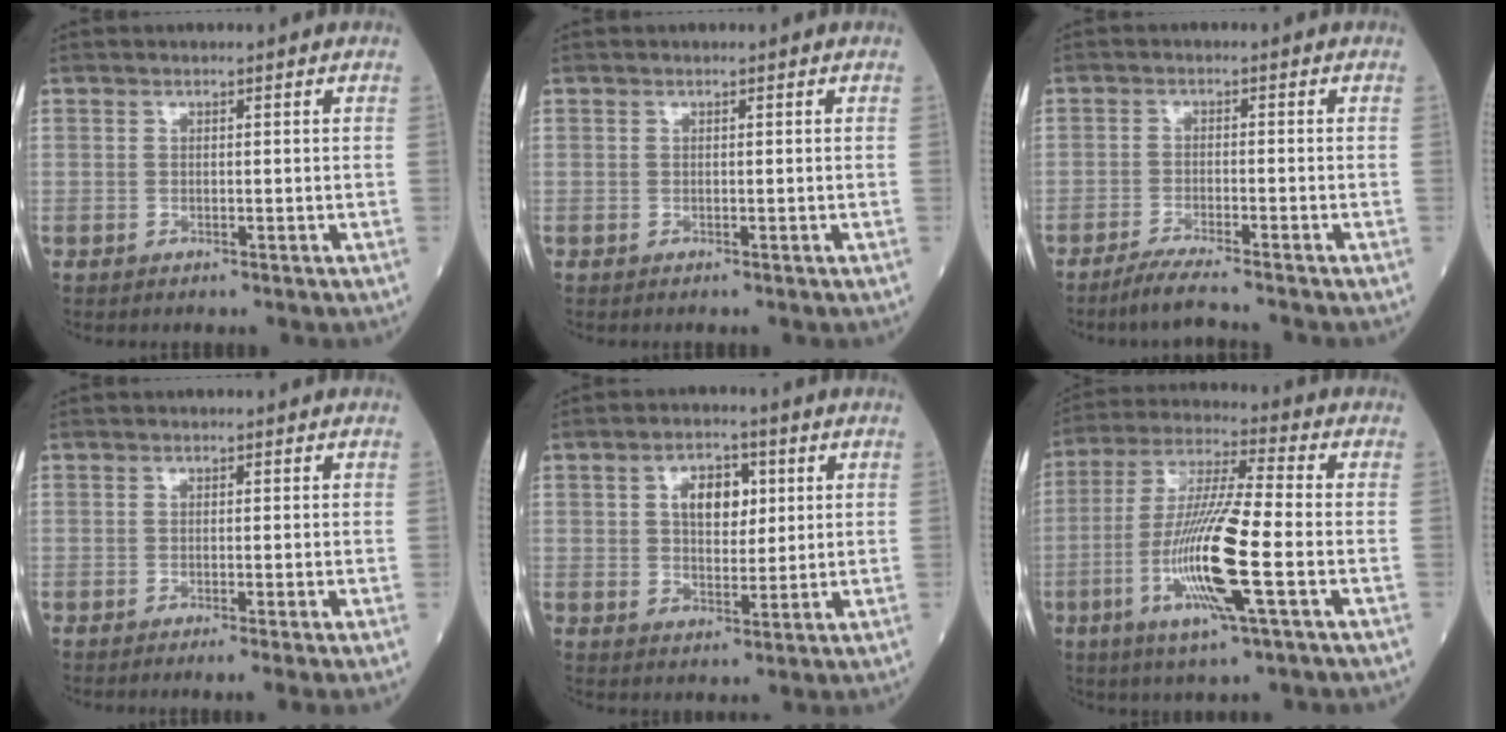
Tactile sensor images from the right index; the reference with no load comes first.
{"total": 0.0}
{"total": 5.4, "force": [-4.6, -0.8, 2.6], "torque": [-0.044, -0.016, -0.081]}
{"total": 1.7, "force": [-1.0, -0.5, 1.3], "torque": [-0.019, -0.002, -0.016]}
{"total": 6.3, "force": [1.8, 3.5, 4.8], "torque": [-0.079, 0.012, 0.033]}
{"total": 15.1, "force": [-4.2, 0.6, 14.5], "torque": [-0.294, -0.015, -0.081]}